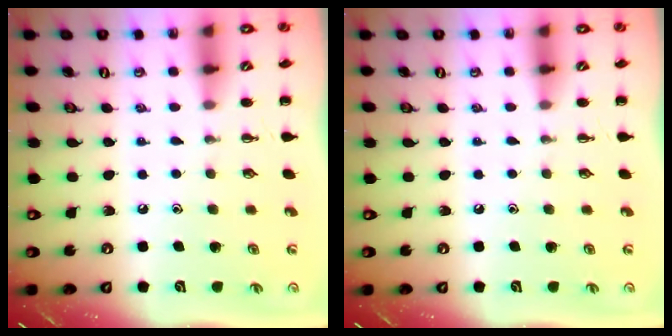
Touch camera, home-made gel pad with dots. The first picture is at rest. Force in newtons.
{"total": 0.0}